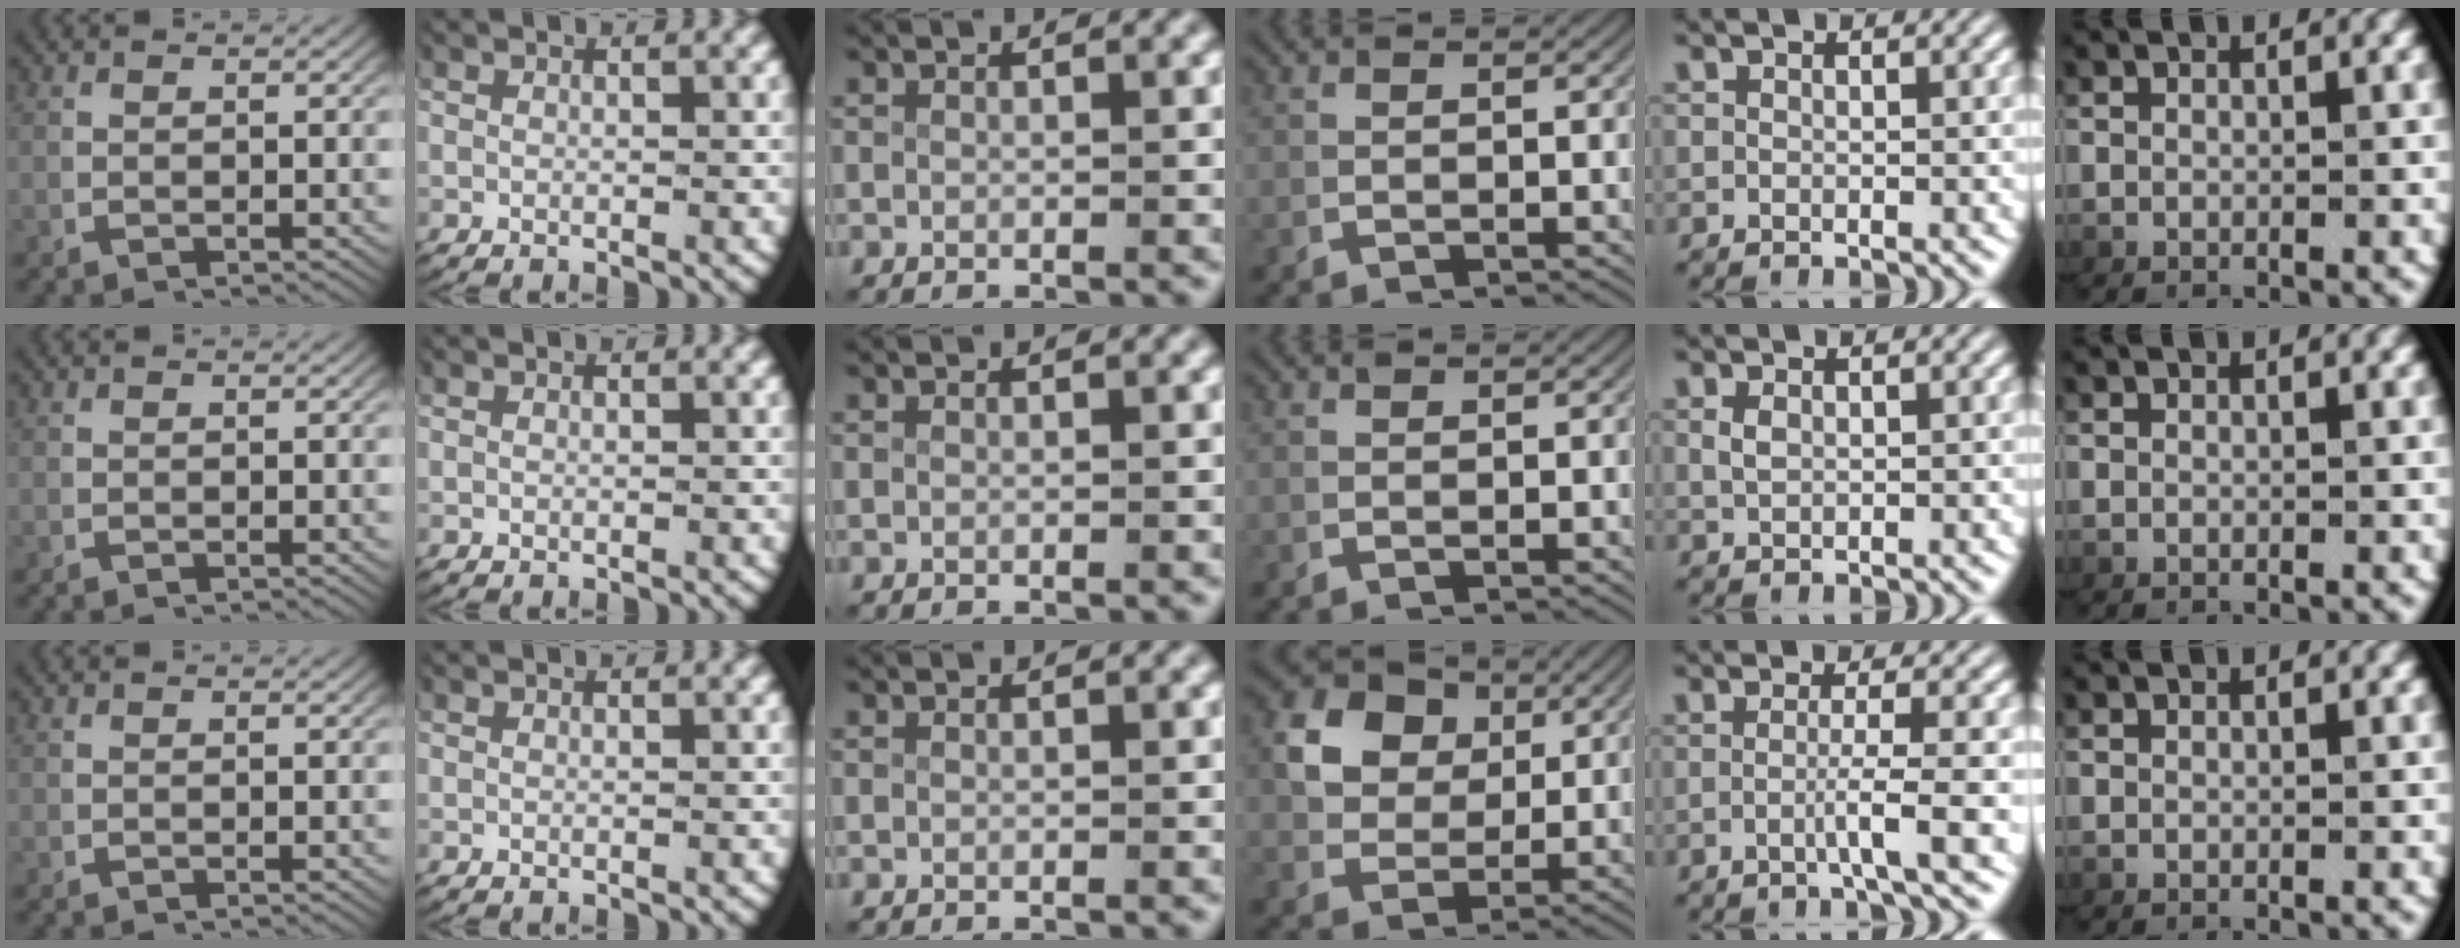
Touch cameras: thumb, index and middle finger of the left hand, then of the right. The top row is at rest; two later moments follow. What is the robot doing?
{"motion": "grasp_and_lifting", "object": "card"}